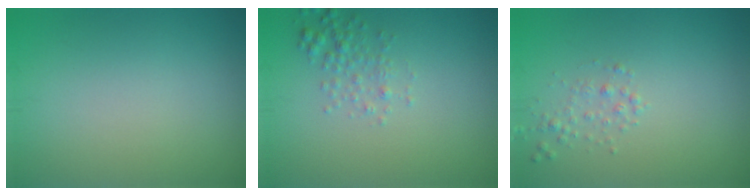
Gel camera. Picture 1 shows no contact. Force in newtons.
{"total": 1.6, "press": 1.6, "slide": 0.1}
{"total": 1.2, "press": 1.2, "slide": 0.1}